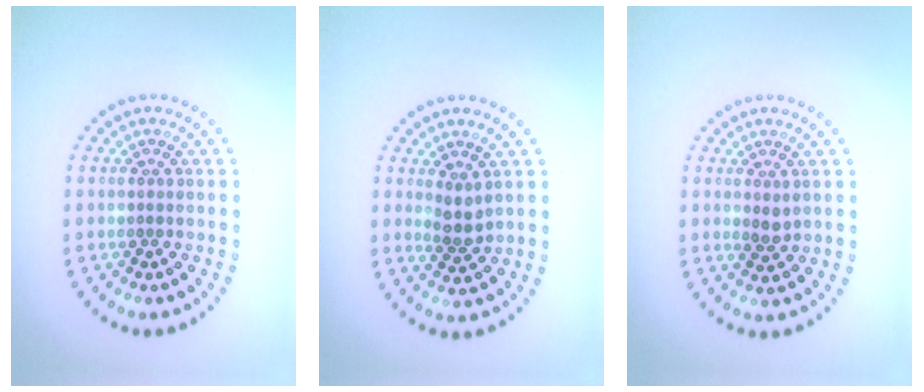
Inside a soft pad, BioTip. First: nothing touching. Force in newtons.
{"total": 1.7, "press": 1.4, "slide": 0.9}
{"total": 1.1, "press": 1.0, "slide": 0.5}